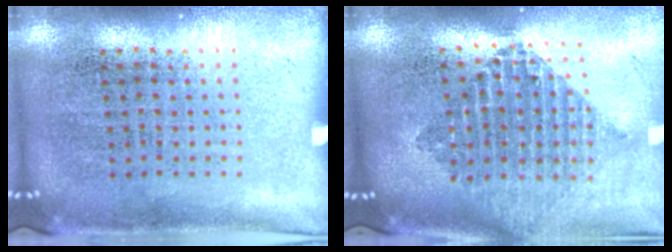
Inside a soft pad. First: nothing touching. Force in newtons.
{"total": 2.1, "press": 1.7, "slide": 1.2}